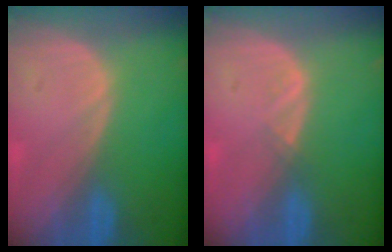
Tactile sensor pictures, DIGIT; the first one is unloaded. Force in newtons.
{"total": 1.0, "press": 0.9, "slide": 0.5}